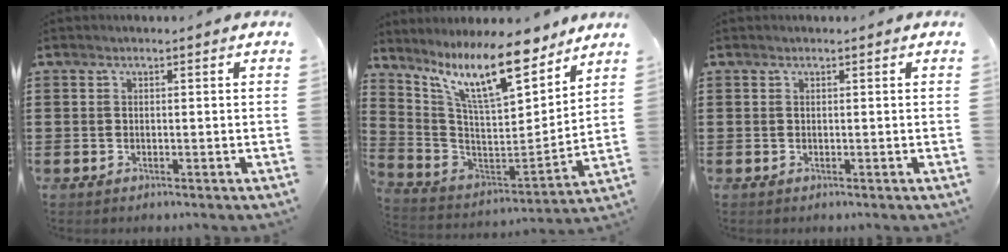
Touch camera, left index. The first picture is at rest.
{"total": 14.2, "force": [10.4, 3.2, 9.1], "torque": [-0.192, -0.055, 0.181]}
{"total": 0.0}